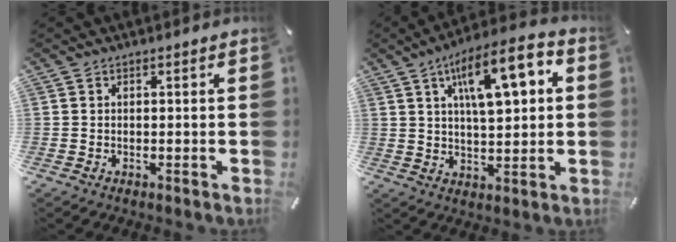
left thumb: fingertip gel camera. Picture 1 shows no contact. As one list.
[{"total": 14.4, "force": [5.5, 6.1, 11.8], "torque": [-0.170, -0.011, 0.086]}]